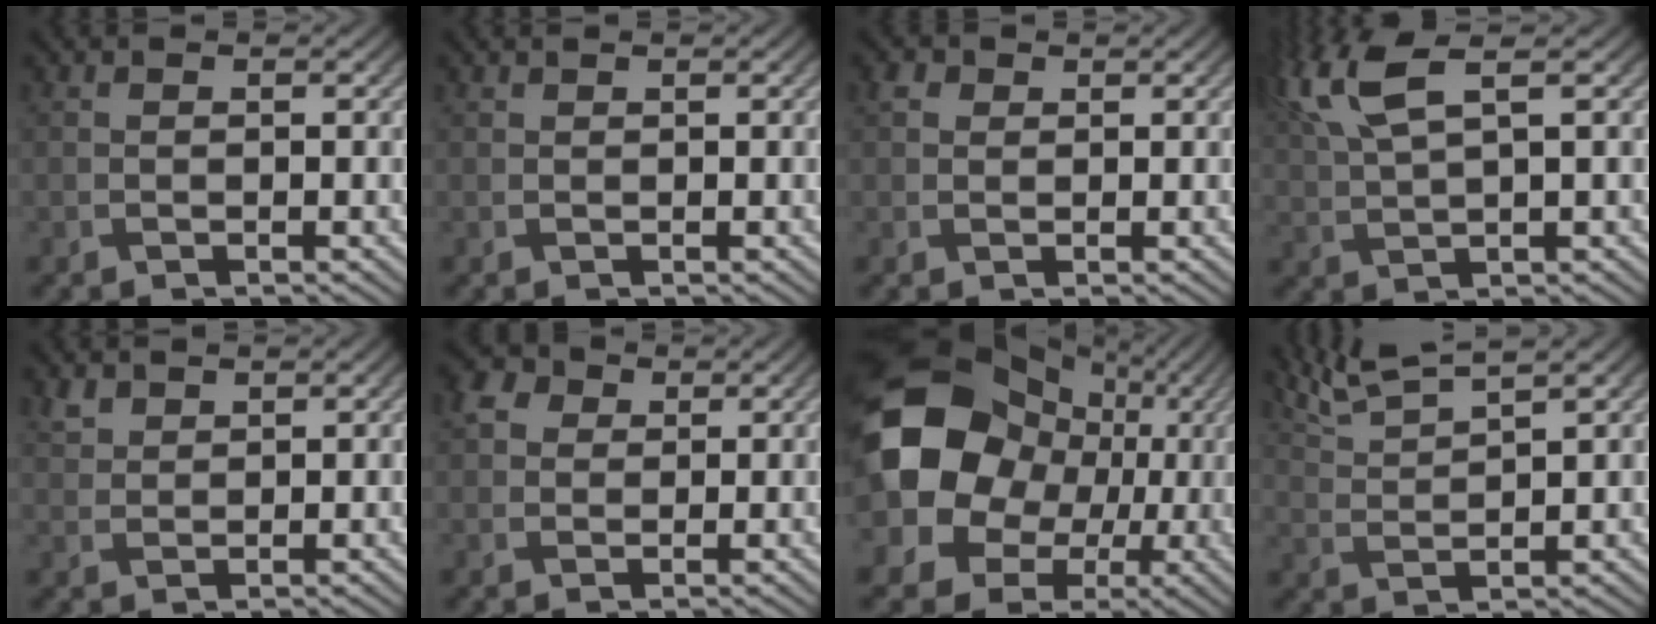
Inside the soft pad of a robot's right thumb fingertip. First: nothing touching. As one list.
[{"total": 0.0}, {"total": 1.3, "force": [0.4, 1.1, 0.5], "torque": [-0.012, 0.000, 0.004]}, {"total": 7.5, "force": [3.8, 1.9, 6.2], "torque": [-0.148, 0.025, 0.079]}, {"total": 1.8, "force": [1.3, 1.0, 0.7], "torque": [-0.023, 0.000, 0.031]}, {"total": 3.2, "force": [0.8, 2.7, 1.5], "torque": [-0.039, 0.005, 0.011]}, {"total": 20.6, "force": [2.4, 17.1, 11.2], "torque": [-0.258, -0.015, 0.052]}, {"total": 6.2, "force": [5.0, 0.8, 3.6], "torque": [-0.081, 0.019, 0.100]}]